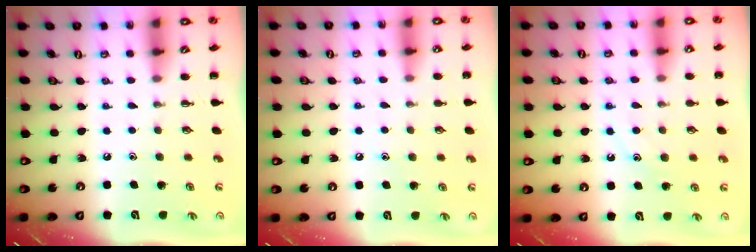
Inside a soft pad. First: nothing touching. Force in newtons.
{"total": 4.1, "press": 4.0, "slide": 1.1}
{"total": 11.2, "press": 11.1, "slide": 1.0}